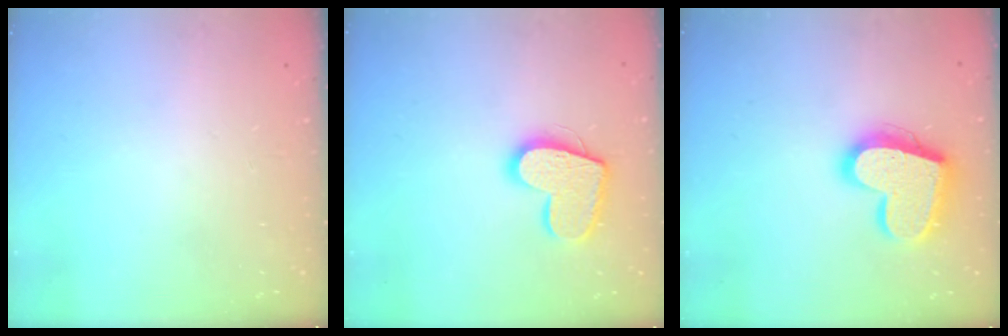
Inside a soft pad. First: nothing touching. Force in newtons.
{"total": 14.3, "press": 14.3, "slide": 1.1}
{"total": 20.3, "press": 20.3, "slide": 1.5}